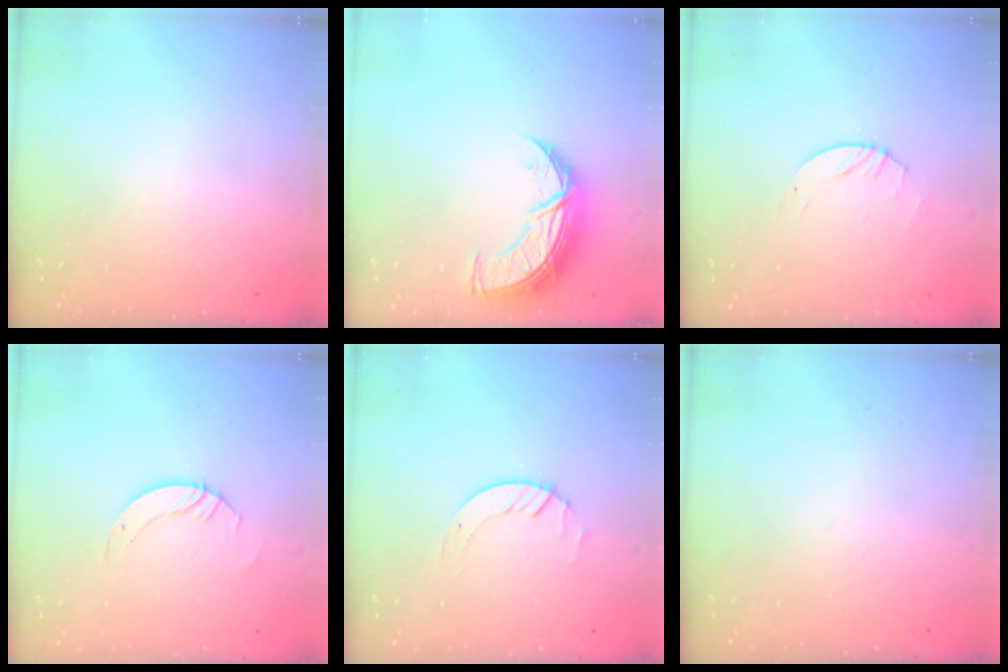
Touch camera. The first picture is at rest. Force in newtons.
{"total": 10.9, "press": 10.9, "slide": 0.9}
{"total": 2.8, "press": 2.8, "slide": 0.4}
{"total": 3.8, "press": 3.7, "slide": 0.4}
{"total": 2.7, "press": 2.7, "slide": 0.3}
{"total": 0.0}